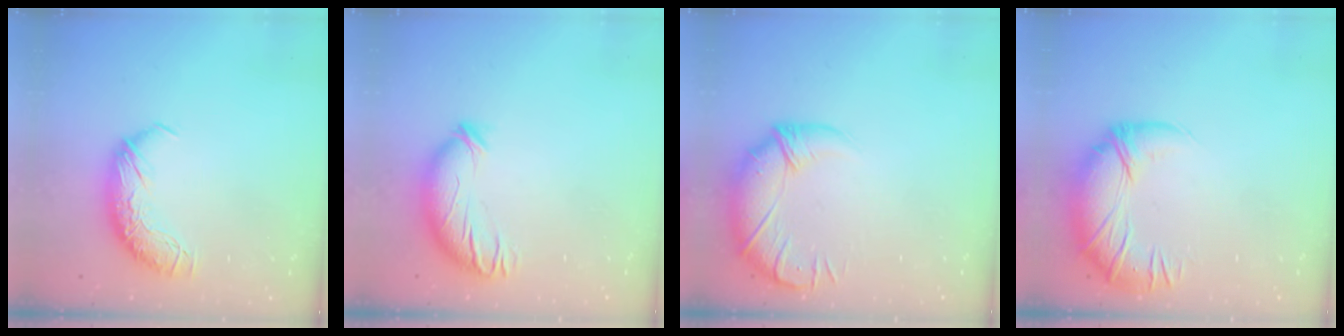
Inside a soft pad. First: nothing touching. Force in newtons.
{"total": 3.8, "press": 3.0, "slide": 2.3}
{"total": 2.9, "press": 1.8, "slide": 2.3}
{"total": 2.9, "press": 0.4, "slide": 2.9}